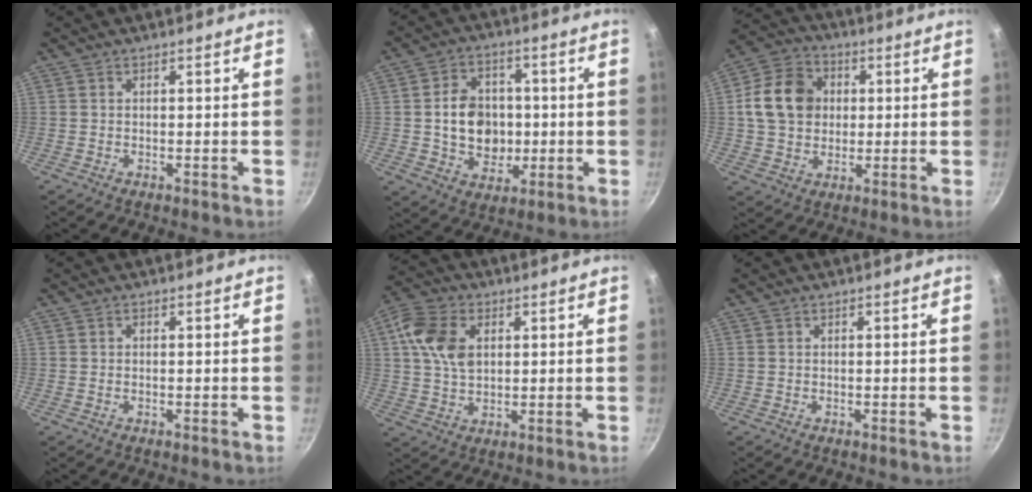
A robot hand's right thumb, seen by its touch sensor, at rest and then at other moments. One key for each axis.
{"total": 12.1, "fx": -0.2, "fy": 9.8, "fz": 7.0, "tx": -0.079, "ty": 0.010, "tz": 0.000}
{"total": 12.9, "fx": 1.8, "fy": 10.6, "fz": 7.1, "tx": -0.100, "ty": 0.011, "tz": 0.021}
{"total": 0.0}
{"total": 10.2, "fx": 2.5, "fy": 7.0, "fz": 7.1, "tx": -0.124, "ty": 0.006, "tz": 0.039}
{"total": 0.0}